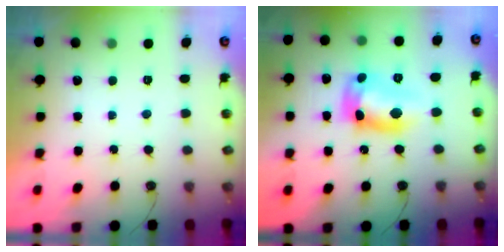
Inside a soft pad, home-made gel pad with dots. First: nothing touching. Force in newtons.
{"total": 12.7, "press": 12.7, "slide": 1.0}